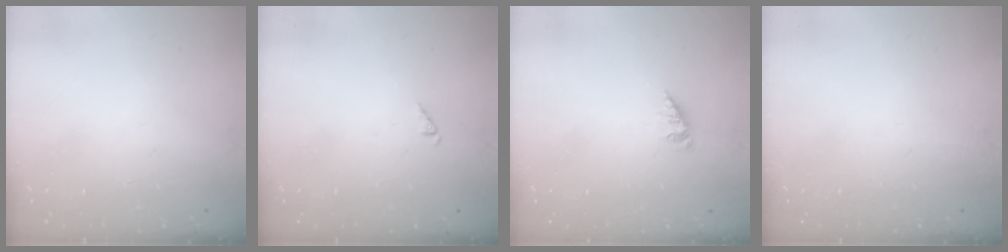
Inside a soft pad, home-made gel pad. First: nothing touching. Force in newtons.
{"total": 0.7, "press": 0.7, "slide": 0.2}
{"total": 1.5, "press": 1.5, "slide": 0.3}
{"total": 0.0}